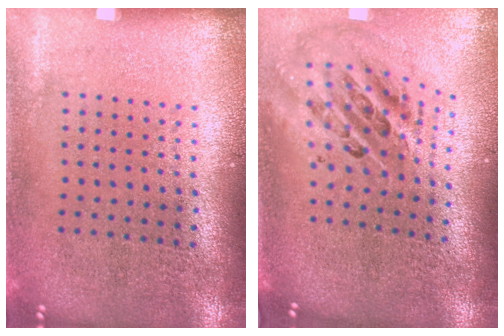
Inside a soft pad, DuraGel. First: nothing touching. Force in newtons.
{"total": 2.5, "press": 1.7, "slide": 1.9}